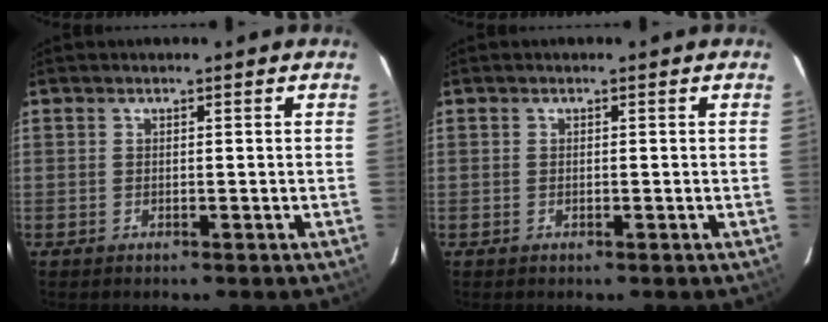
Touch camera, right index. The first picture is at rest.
{"total": 0.0}